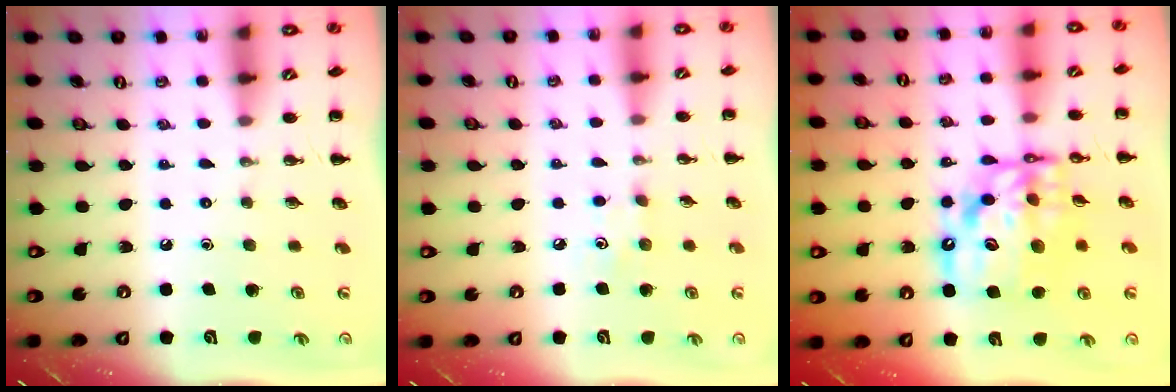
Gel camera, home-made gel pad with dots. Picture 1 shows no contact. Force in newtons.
{"total": 4.5, "press": 4.3, "slide": 1.3}
{"total": 15.5, "press": 15.0, "slide": 3.9}